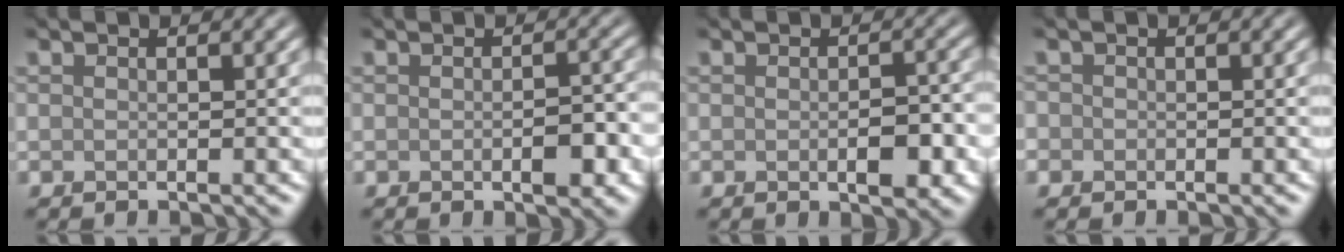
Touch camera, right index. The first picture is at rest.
{"total": 2.5, "force": [-0.6, 1.0, 2.2], "torque": [-0.030, -0.001, -0.007]}
{"total": 2.9, "force": [-0.6, 1.3, 2.5], "torque": [-0.035, -0.003, -0.005]}
{"total": 0.8, "force": [-0.2, 0.8, 0.0], "torque": [0.006, -0.004, -0.007]}